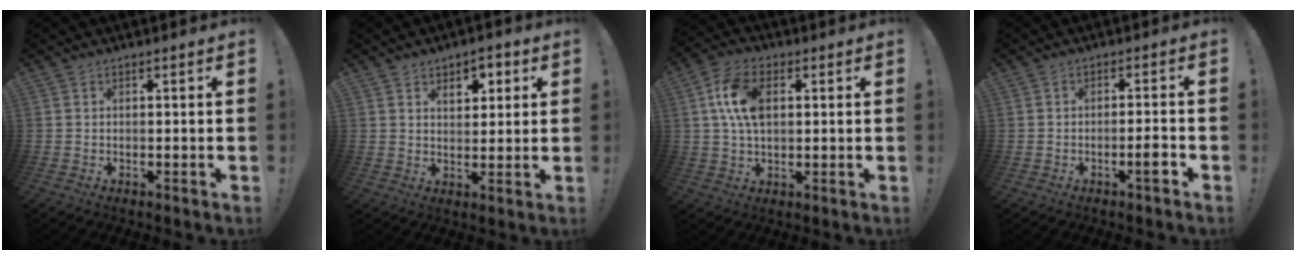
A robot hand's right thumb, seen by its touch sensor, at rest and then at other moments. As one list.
[{"total": 5.9, "force": [2.7, 4.0, 3.4], "torque": [-0.035, -0.008, 0.043]}, {"total": 11.8, "force": [2.5, 7.7, 8.6], "torque": [-0.162, 0.006, 0.047]}, {"total": 3.8, "force": [-2.2, 0.6, 3.1], "torque": [-0.043, 0.004, -0.036]}]